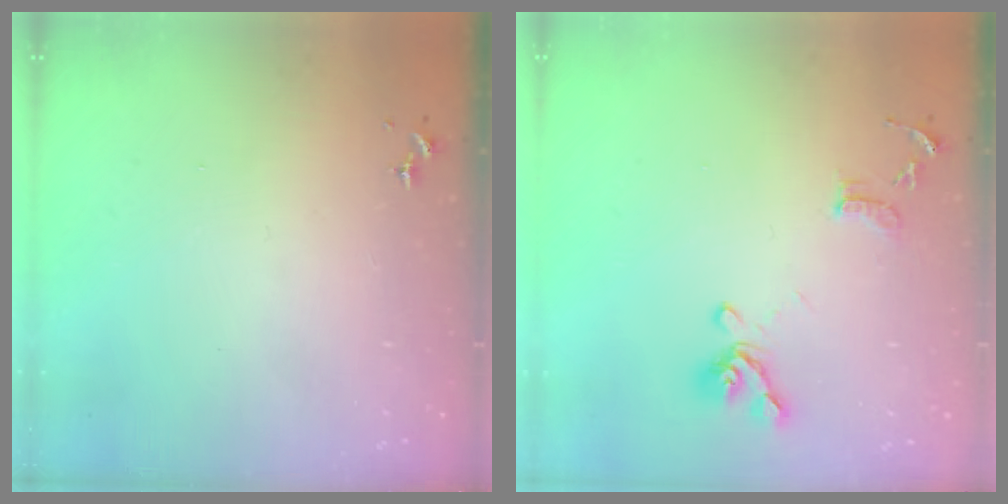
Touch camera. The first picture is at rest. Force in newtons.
{"total": 13.1, "press": 13.0, "slide": 1.4}